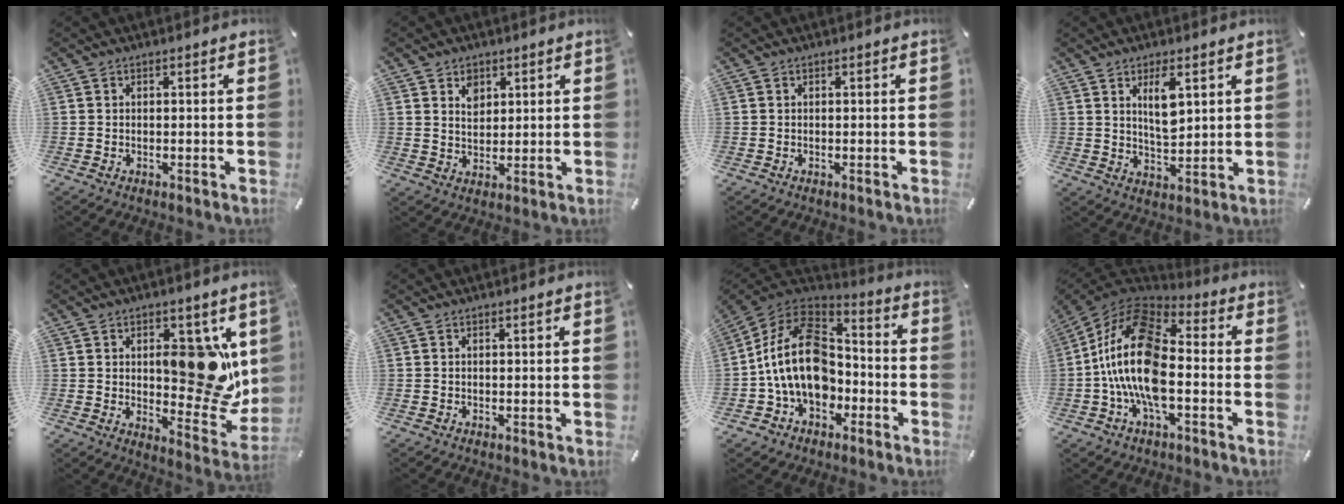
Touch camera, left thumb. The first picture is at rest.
{"total": 4.6, "force": [2.3, 3.9, 0.7], "torque": [0.003, -0.008, 0.037]}
{"total": 0.0}
{"total": 7.1, "force": [3.2, 2.7, 5.7], "torque": [-0.103, -0.013, 0.048]}
{"total": 16.8, "force": [3.9, 9.6, 13.3], "torque": [-0.136, -0.030, 0.068]}
{"total": 0.0}
{"total": 19.0, "force": [-3.3, 14.1, 12.3], "torque": [-0.242, 0.026, -0.057]}
{"total": 20.0, "force": [-3.7, 10.3, 16.8], "torque": [-0.350, 0.016, -0.063]}